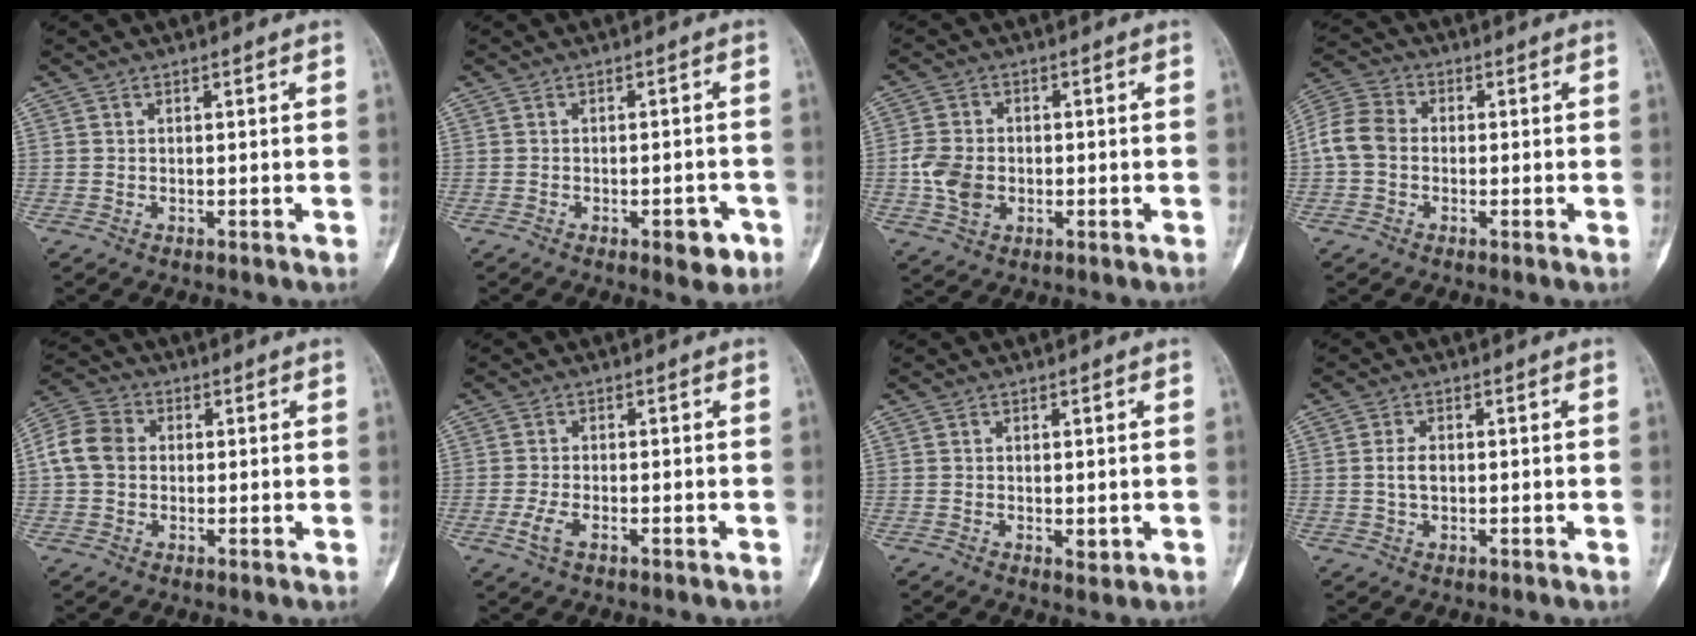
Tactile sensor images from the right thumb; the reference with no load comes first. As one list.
[{"total": 4.7, "force": [-2.2, 2.1, 3.6], "torque": [-0.026, 0.013, -0.021]}, {"total": 6.9, "force": [-0.9, 5.2, 4.4], "torque": [-0.075, 0.006, -0.016]}, {"total": 7.4, "force": [-0.9, 5.9, 4.4], "torque": [-0.083, 0.022, -0.033]}, {"total": 7.6, "force": [0.2, 6.2, 4.4], "torque": [-0.083, 0.022, -0.010]}, {"total": 3.1, "force": [-1.3, 1.4, 2.5], "torque": [-0.054, 0.006, -0.025]}, {"total": 1.5, "force": [-0.1, 0.9, 1.3], "torque": [-0.011, -0.003, 0.003]}, {"total": 2.7, "force": [-0.1, 1.6, 2.1], "torque": [-0.043, 0.005, -0.005]}]